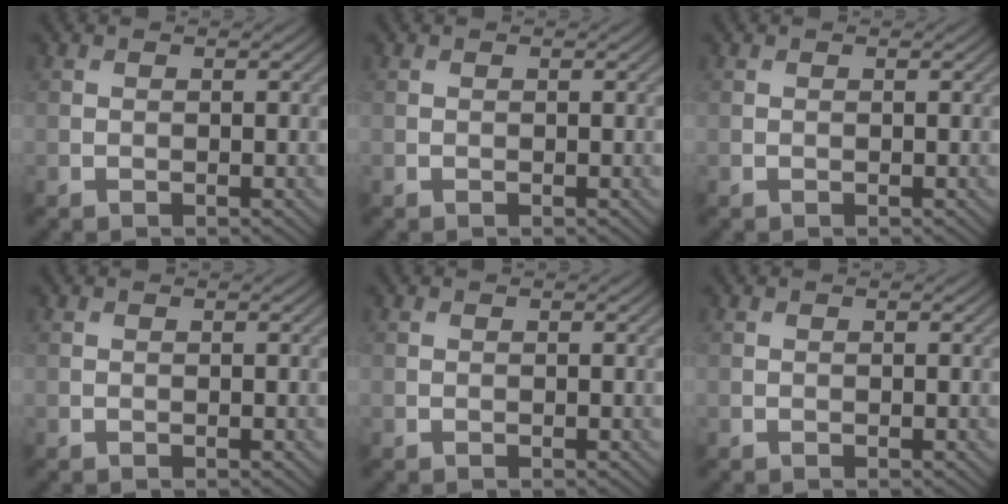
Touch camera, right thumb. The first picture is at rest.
{"total": 0.0}
{"total": 0.0}
{"total": 0.0}
{"total": 0.0}
{"total": 0.0}